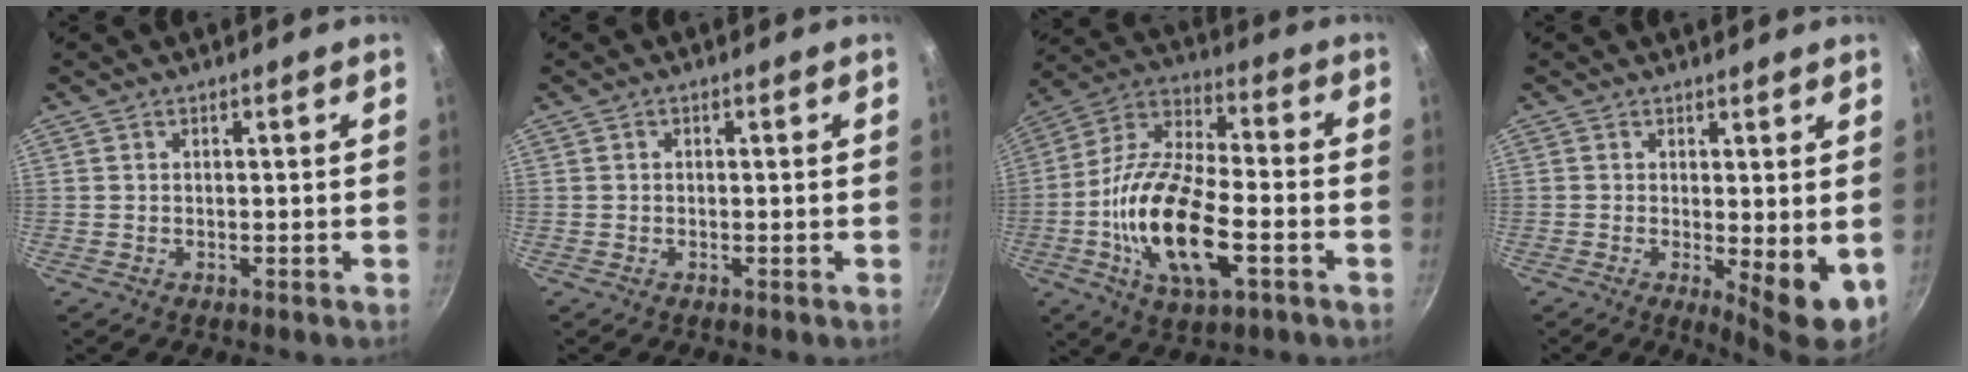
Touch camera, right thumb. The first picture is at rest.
{"total": 0.6, "force": [0.0, 0.5, 0.4], "torque": [-0.006, 0.006, 0.001]}
{"total": 20.2, "force": [-5.4, 8.8, 17.4], "torque": [-0.330, 0.025, -0.113]}
{"total": 6.8, "force": [-0.4, 2.1, 6.5], "torque": [-0.084, -0.015, 0.000]}